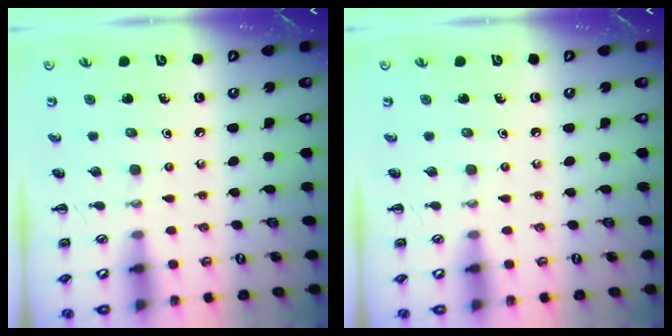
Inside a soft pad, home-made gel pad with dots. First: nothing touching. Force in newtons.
{"total": 0.0}